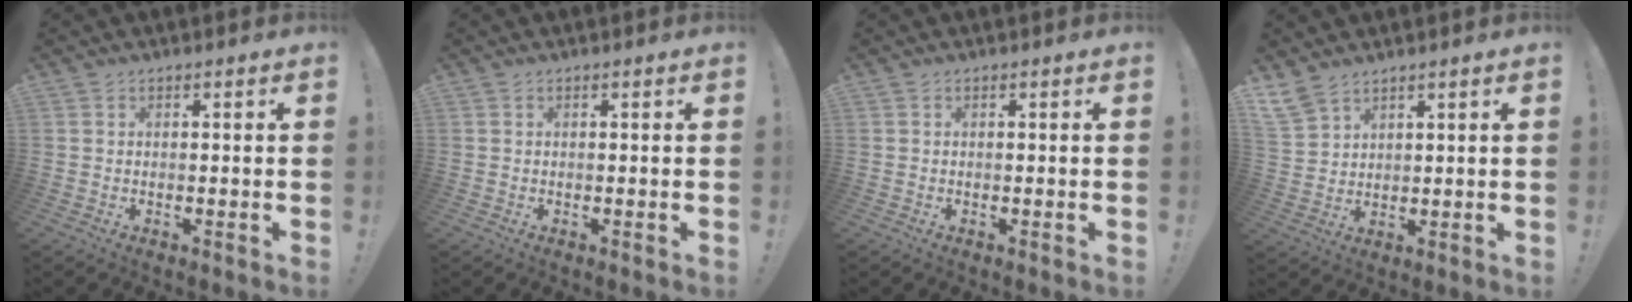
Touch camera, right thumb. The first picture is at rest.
{"total": 0.0}
{"total": 0.0}
{"total": 6.4, "force": [5.1, 2.9, 2.4], "torque": [-0.052, -0.025, 0.102]}